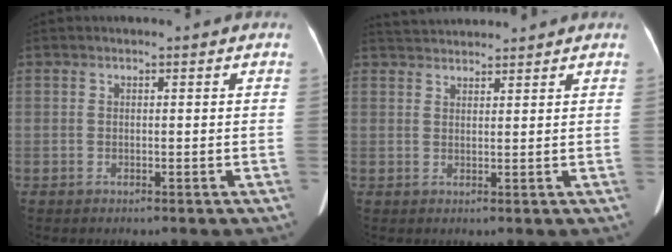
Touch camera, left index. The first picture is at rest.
{"total": 5.0, "force": [4.9, 0.4, 0.9], "torque": [-0.019, 0.037, 0.083]}